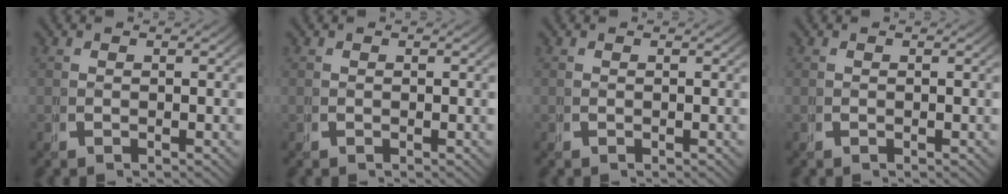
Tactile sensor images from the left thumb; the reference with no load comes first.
{"total": 0.0}
{"total": 0.0}
{"total": 0.0}